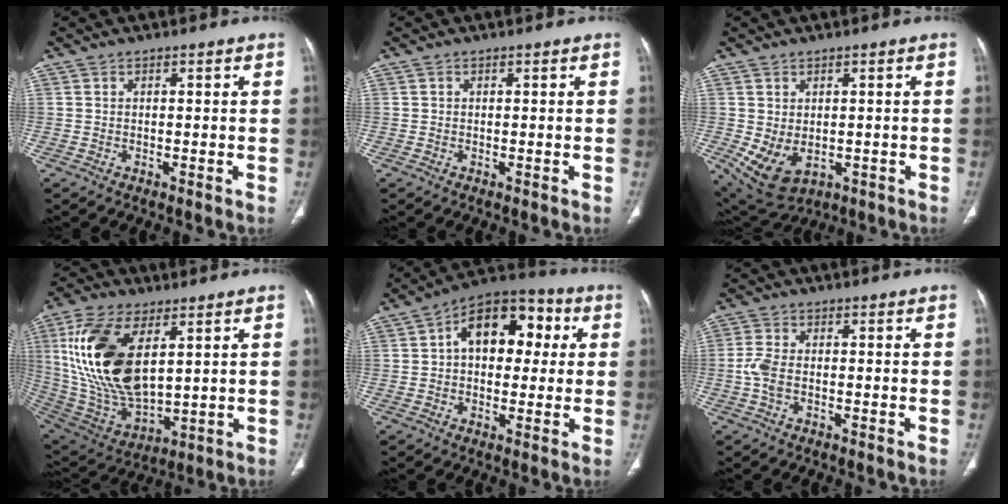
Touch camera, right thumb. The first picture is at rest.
{"total": 0.0}
{"total": 8.1, "force": [-1.3, 5.5, 5.8], "torque": [-0.098, -0.004, 0.005]}
{"total": 22.5, "force": [6.2, 11.4, 18.4], "torque": [-0.365, -0.031, 0.126]}
{"total": 15.0, "force": [3.0, 9.5, 11.2], "torque": [-0.127, 0.028, 0.037]}
{"total": 3.9, "force": [-0.7, 2.0, 3.3], "torque": [-0.089, 0.006, -0.017]}